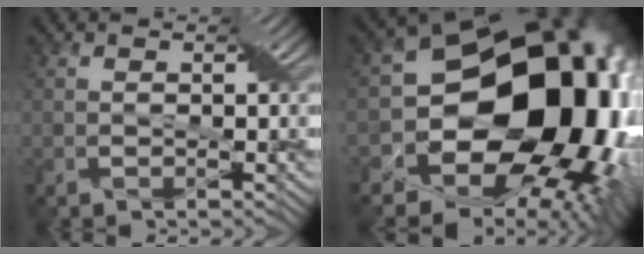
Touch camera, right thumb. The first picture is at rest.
{"total": 17.9, "force": [0.0, 13.4, 11.9], "torque": [-0.228, -0.048, 0.034]}